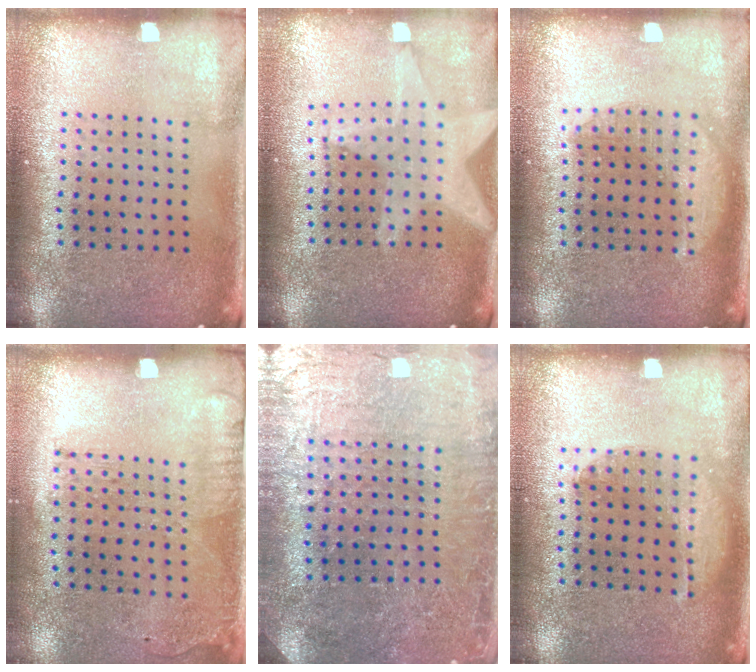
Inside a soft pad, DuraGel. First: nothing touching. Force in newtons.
{"total": 2.2, "press": 1.8, "slide": 1.2}
{"total": 1.4, "press": 1.4, "slide": 0.1}
{"total": 1.8, "press": 1.2, "slide": 1.3}
{"total": 2.0, "press": 2.0, "slide": 0.3}
{"total": 1.1, "press": 1.1, "slide": 0.2}